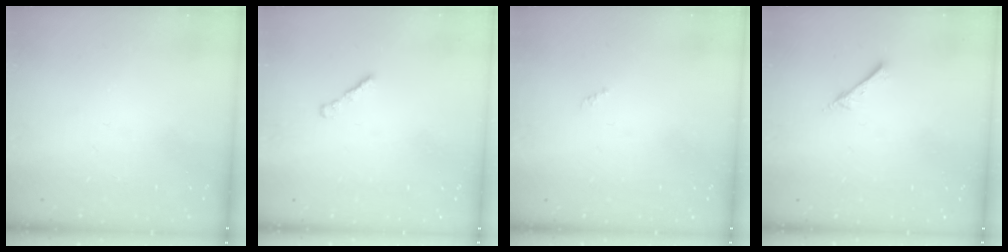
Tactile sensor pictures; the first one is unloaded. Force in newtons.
{"total": 1.6, "press": 1.5, "slide": 0.5}
{"total": 0.0}
{"total": 2.6, "press": 2.6, "slide": 0.3}